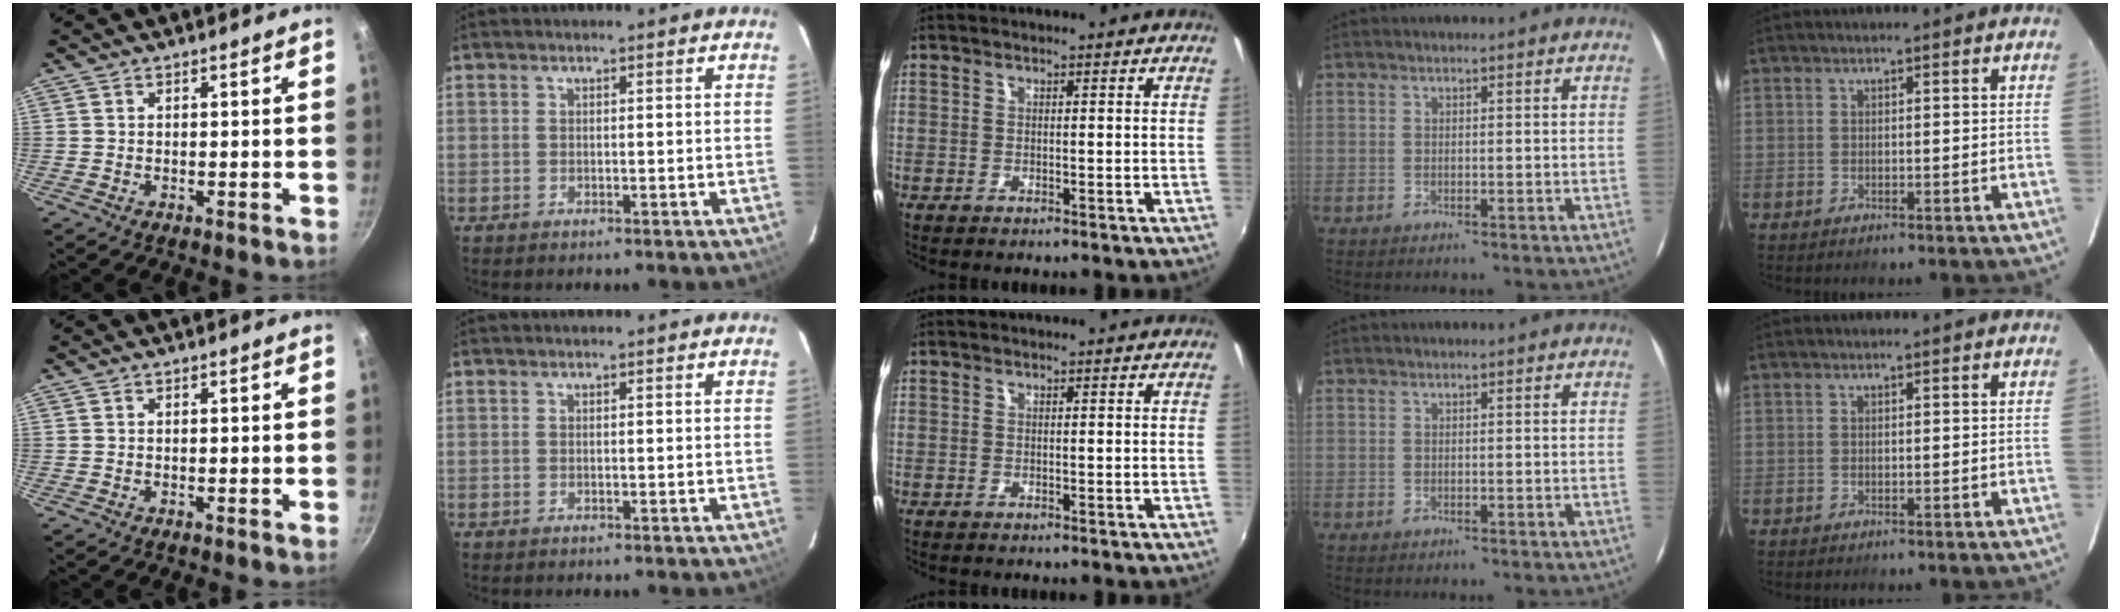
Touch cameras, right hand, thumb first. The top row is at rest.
{}